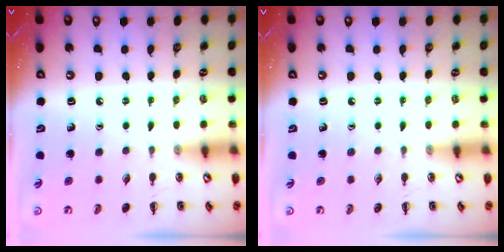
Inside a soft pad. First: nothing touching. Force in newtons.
{"total": 0.0}